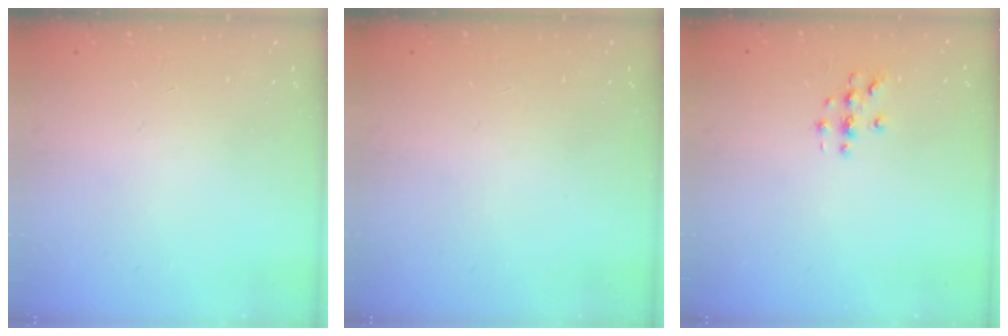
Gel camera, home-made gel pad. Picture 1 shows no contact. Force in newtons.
{"total": 0.0}
{"total": 2.9, "press": 2.9, "slide": 0.3}